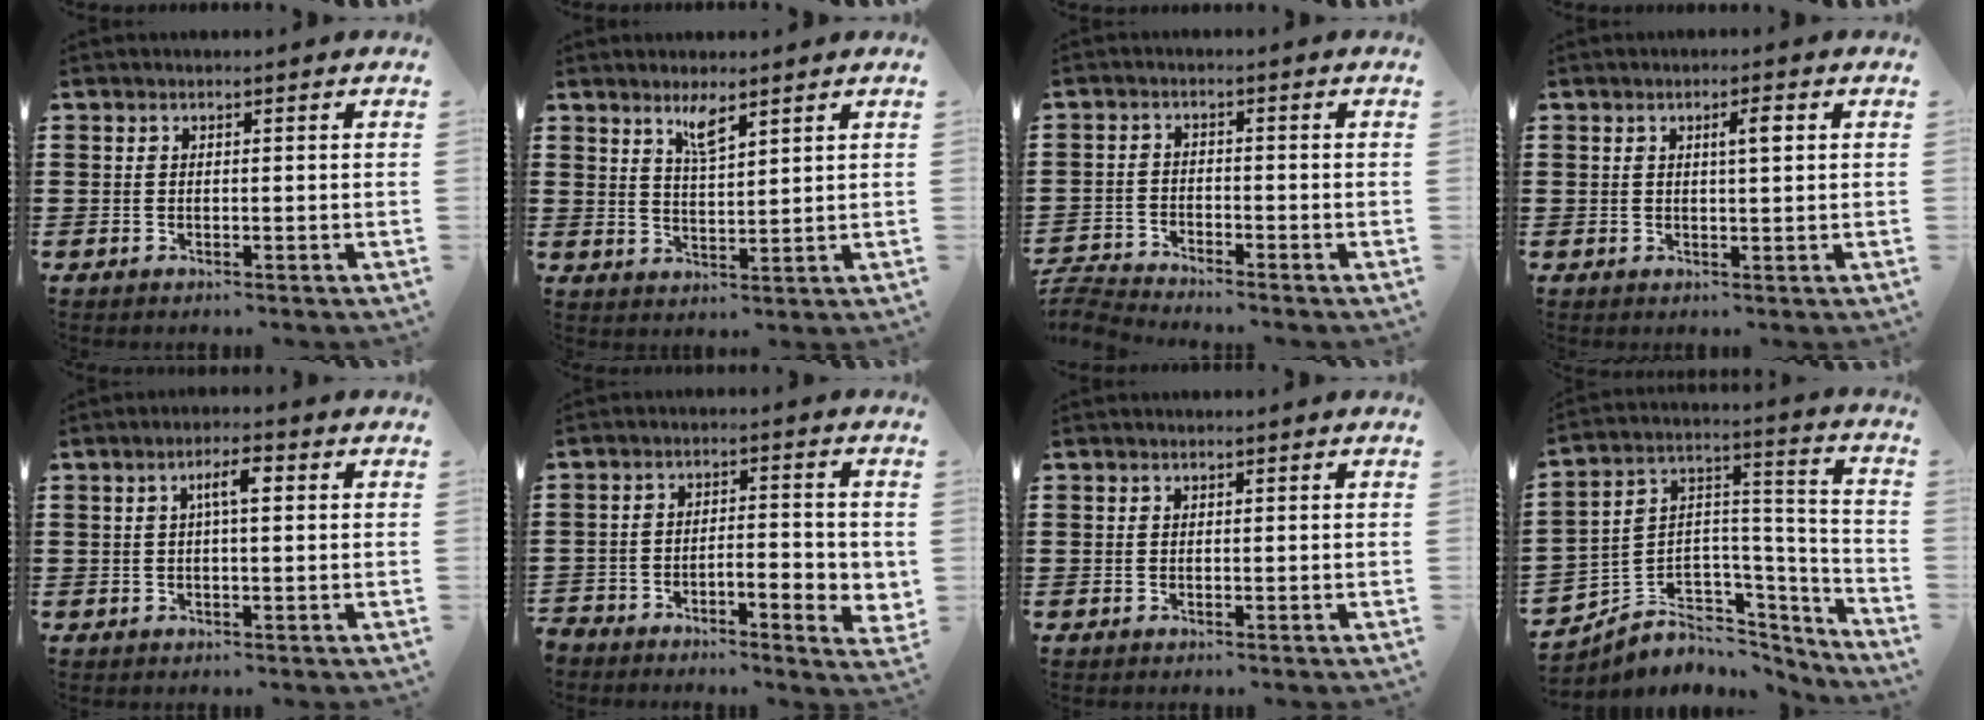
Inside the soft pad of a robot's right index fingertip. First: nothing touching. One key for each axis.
{"total": 3.7, "fx": 2.7, "fy": 0.7, "fz": 2.5, "tx": -0.055, "ty": 0.004, "tz": 0.047}
{"total": 3.1, "fx": -3.1, "fy": -0.1, "fz": 0.2, "tx": -0.023, "ty": -0.008, "tz": -0.070}
{"total": 2.6, "fx": 0.8, "fy": 0.4, "fz": 2.4, "tx": -0.031, "ty": -0.002, "tz": 0.006}
{"total": 3.5, "fx": 0.7, "fy": 0.9, "fz": 3.3, "tx": -0.058, "ty": 0.005, "tz": 0.006}
{"total": 4.1, "fx": -3.0, "fy": 1.2, "fz": 2.6, "tx": -0.046, "ty": 0.004, "tz": -0.056}
{"total": 0.0}
{"total": 4.4, "fx": -2.1, "fy": 3.9, "fz": 0.2, "tx": -0.019, "ty": -0.016, "tz": -0.037}